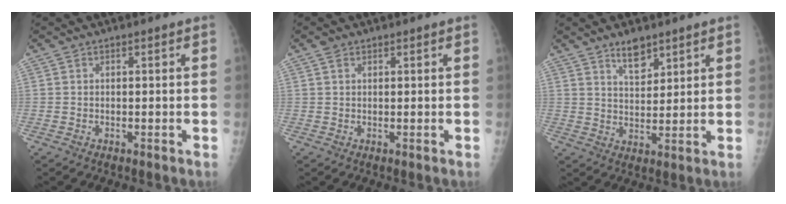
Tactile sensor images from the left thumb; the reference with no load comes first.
{"total": 1.1, "force": [0.7, 0.8, 0.5], "torque": [-0.004, 0.001, 0.011]}
{"total": 5.6, "force": [4.0, 2.5, 3.0], "torque": [-0.030, -0.030, 0.072]}